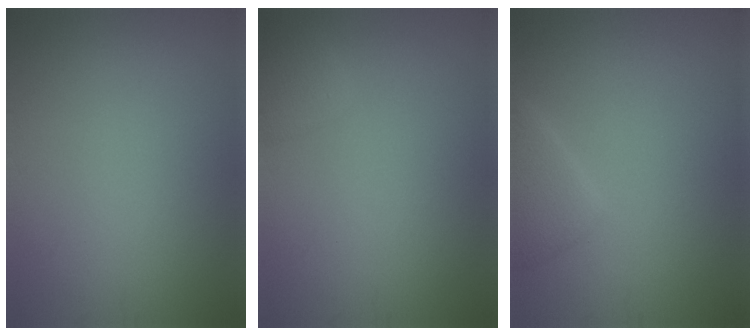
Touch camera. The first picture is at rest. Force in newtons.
{"total": 1.5, "press": 1.4, "slide": 0.1}
{"total": 2.0, "press": 2.0, "slide": 0.1}